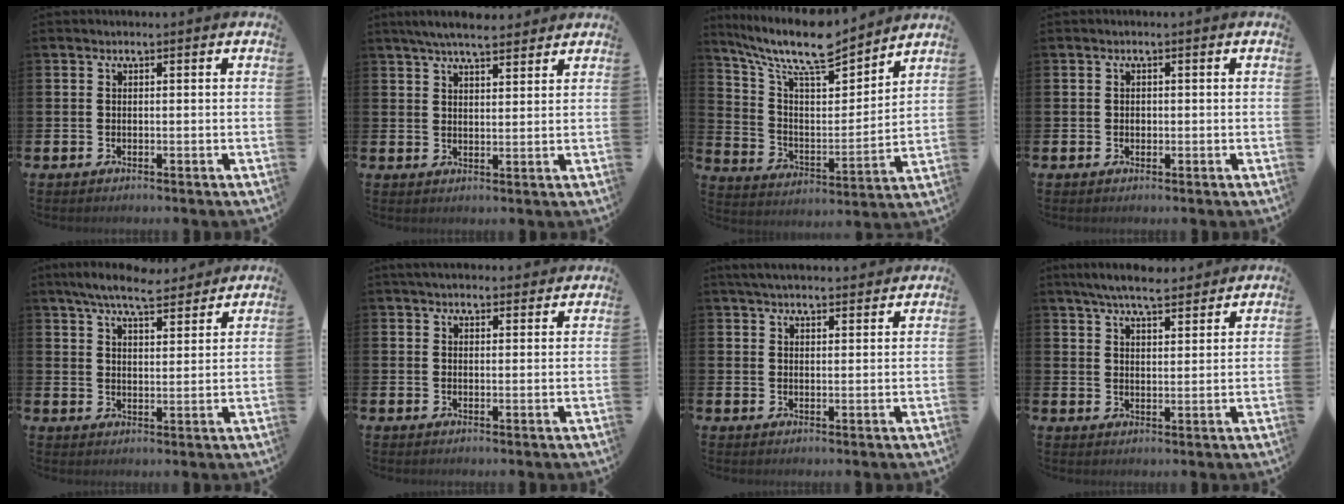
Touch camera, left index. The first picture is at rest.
{"total": 5.4, "force": [5.0, 1.0, 1.9], "torque": [-0.039, -0.017, 0.088]}
{"total": 11.6, "force": [9.9, 2.7, 5.3], "torque": [-0.132, -0.063, 0.171]}
{"total": 0.7, "force": [0.0, 0.6, 0.4], "torque": [0.001, 0.003, -0.004]}
{"total": 6.9, "force": [6.4, 1.1, 2.4], "torque": [-0.055, -0.026, 0.114]}
{"total": 3.1, "force": [2.9, 0.8, 0.7], "torque": [-0.017, -0.008, 0.053]}
{"total": 4.1, "force": [3.9, 0.6, 0.9], "torque": [-0.024, -0.013, 0.073]}
{"total": 6.3, "force": [5.9, 0.9, 2.0], "torque": [-0.052, -0.020, 0.106]}